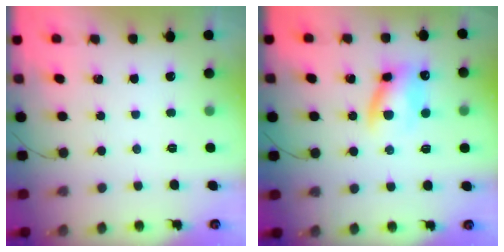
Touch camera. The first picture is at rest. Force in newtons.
{"total": 10.4, "press": 10.1, "slide": 2.5}